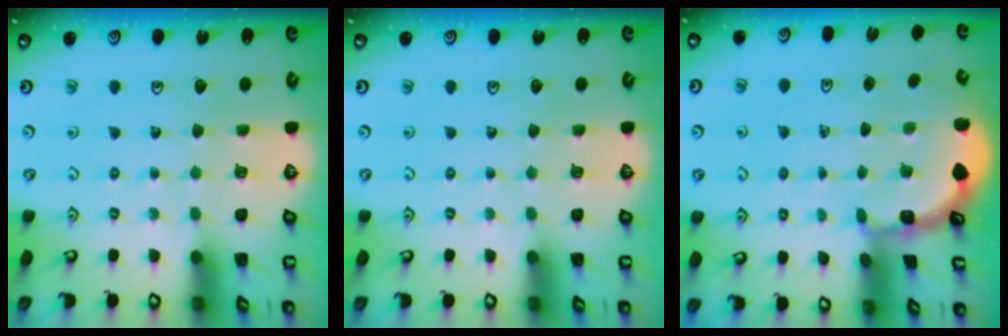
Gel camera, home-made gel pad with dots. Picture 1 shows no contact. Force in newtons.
{"total": 0.0}
{"total": 2.0, "press": 2.0, "slide": 0.3}